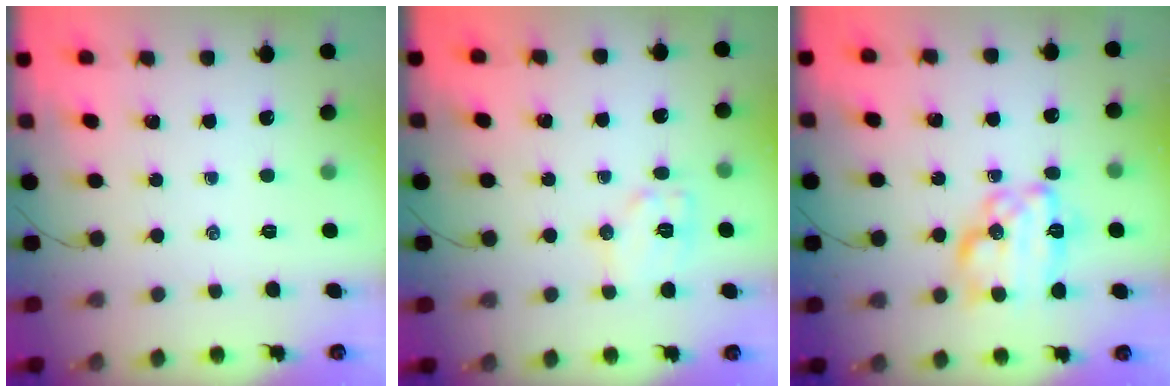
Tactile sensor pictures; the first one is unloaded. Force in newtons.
{"total": 8.0, "press": 8.0, "slide": 0.3}
{"total": 15.6, "press": 15.6, "slide": 1.0}